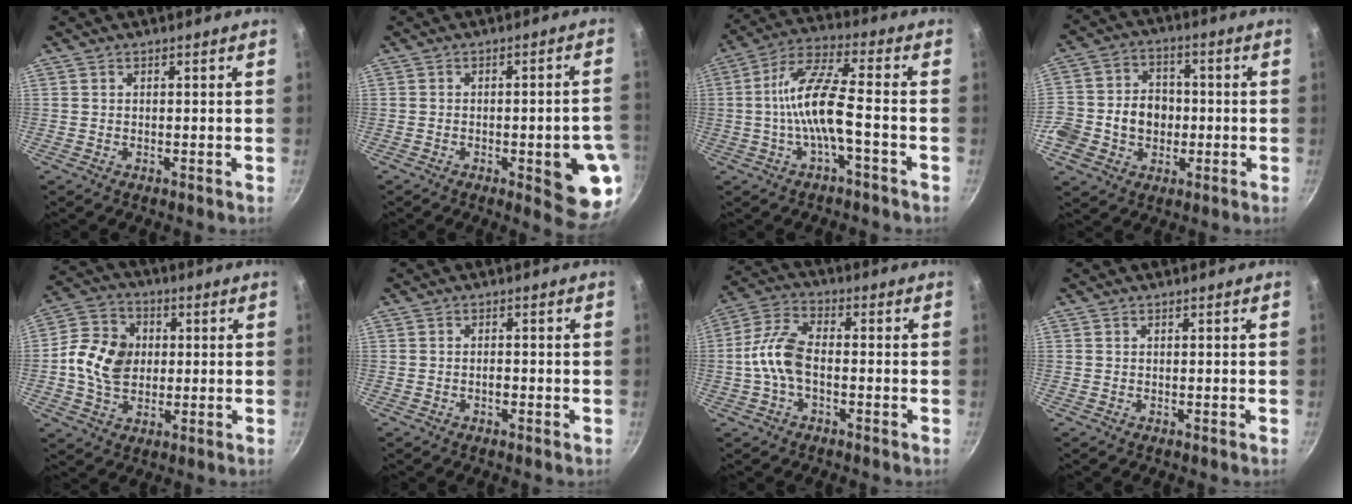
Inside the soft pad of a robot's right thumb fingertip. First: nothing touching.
{"total": 12.0, "force": [-3.1, 3.5, 11.1], "torque": [-0.103, 0.012, -0.034]}
{"total": 11.2, "force": [-2.6, 2.8, 10.6], "torque": [-0.213, 0.036, -0.060]}
{"total": 15.4, "force": [-2.2, 12.5, 8.7], "torque": [-0.153, 0.031, -0.043]}
{"total": 12.3, "force": [0.5, 9.7, 7.6], "torque": [-0.119, 0.011, -0.004]}
{"total": 1.2, "force": [-0.5, 0.6, 1.0], "torque": [-0.015, 0.006, -0.009]}
{"total": 8.7, "force": [-1.7, 4.7, 7.1], "torque": [-0.141, 0.034, -0.045]}
{"total": 0.0}